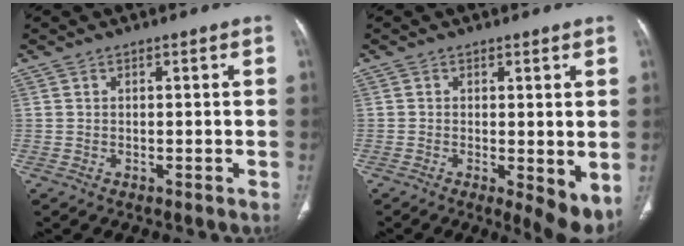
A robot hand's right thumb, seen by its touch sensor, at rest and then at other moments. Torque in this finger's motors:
{"motor_torque": [-0.35, 0.65, -0.20, 0.08, 0.08]}